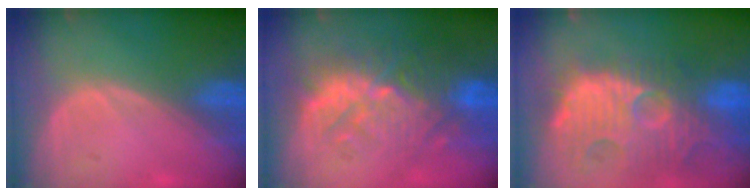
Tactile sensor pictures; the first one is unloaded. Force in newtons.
{"total": 10.1, "press": 9.7, "slide": 2.8}
{"total": 14.2, "press": 12.5, "slide": 6.8}